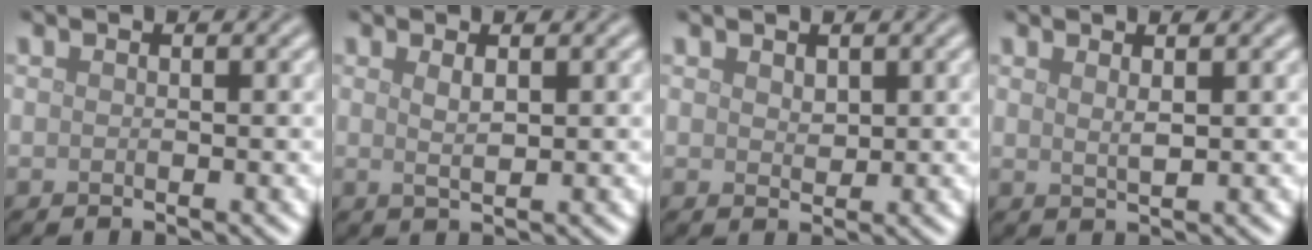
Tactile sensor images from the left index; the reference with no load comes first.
{"total": 1.6, "force": [0.7, 0.4, 1.4], "torque": [-0.022, -0.001, 0.011]}
{"total": 1.1, "force": [0.7, 0.7, 0.5], "torque": [-0.010, -0.001, 0.017]}
{"total": 1.4, "force": [0.9, 0.4, 1.0], "torque": [-0.014, -0.001, 0.013]}